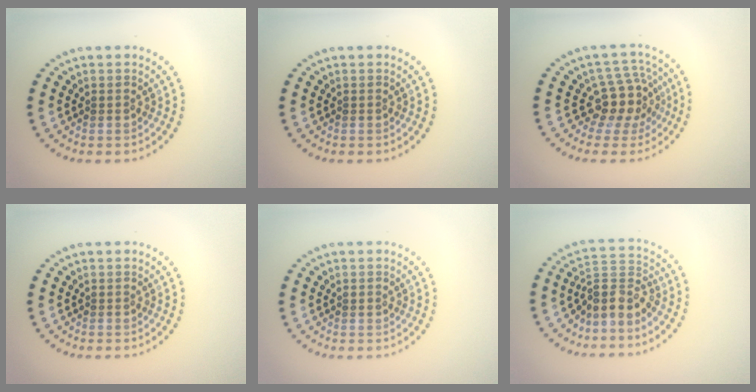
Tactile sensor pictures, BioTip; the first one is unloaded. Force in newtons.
{"total": 0.0}
{"total": 3.8, "press": 2.9, "slide": 2.5}
{"total": 0.0}
{"total": 0.6, "press": 0.6, "slide": 0.2}
{"total": 3.4, "press": 2.5, "slide": 2.2}